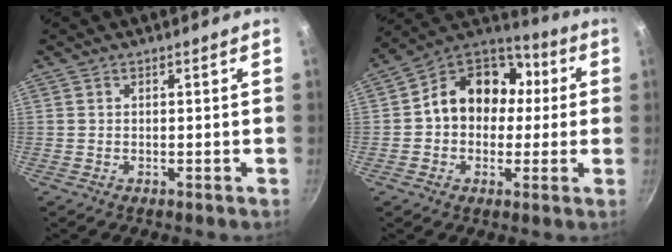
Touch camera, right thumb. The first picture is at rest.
{"total": 16.1, "force": [1.2, 13.2, 9.2], "torque": [-0.100, 0.046, 0.001]}